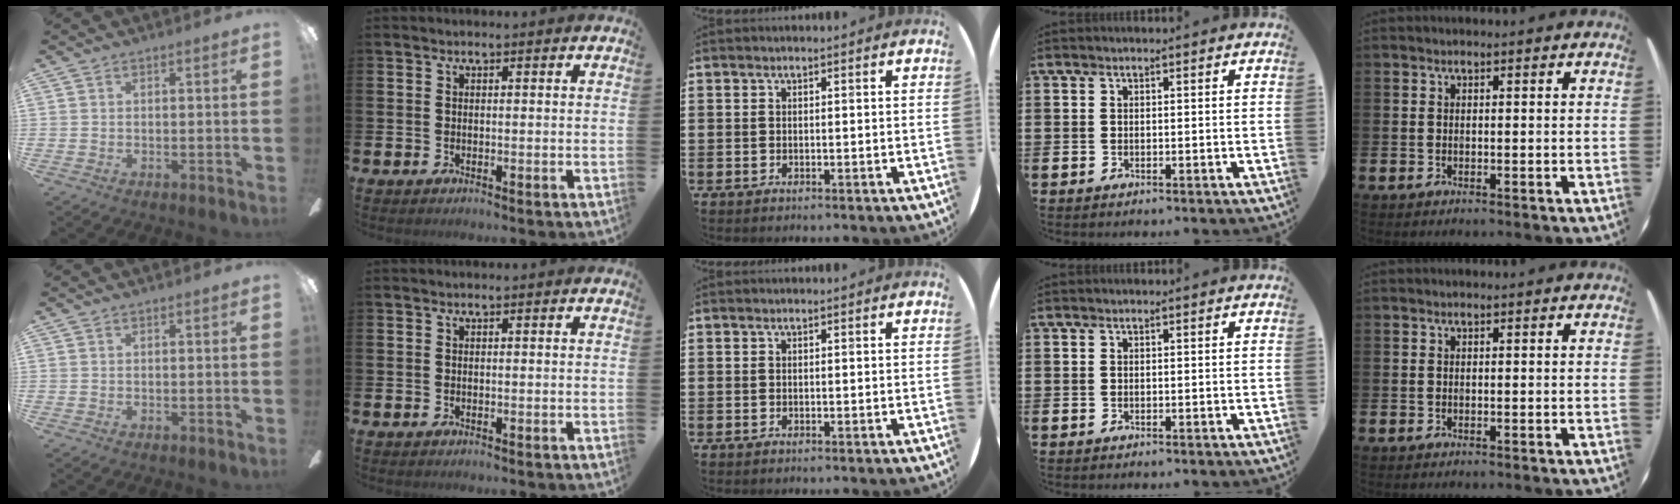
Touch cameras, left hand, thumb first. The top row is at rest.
{}